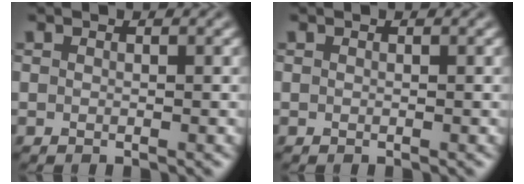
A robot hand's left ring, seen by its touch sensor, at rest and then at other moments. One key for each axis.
{"total": 0.0}